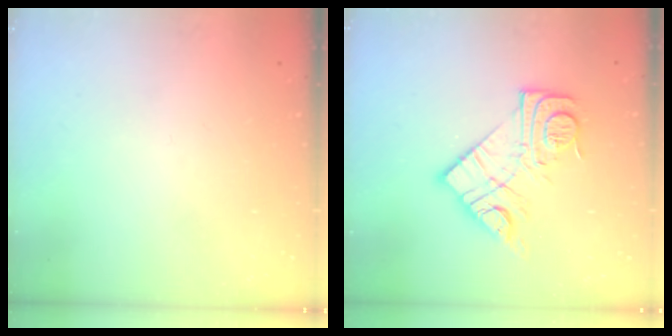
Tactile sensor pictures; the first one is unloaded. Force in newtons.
{"total": 14.6, "press": 14.5, "slide": 0.8}